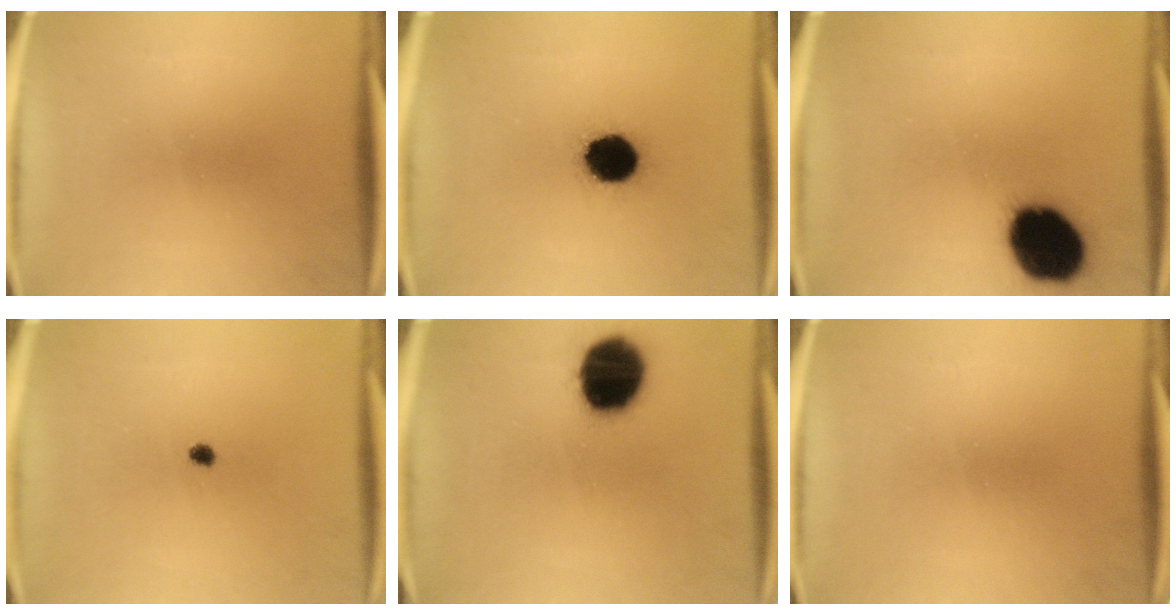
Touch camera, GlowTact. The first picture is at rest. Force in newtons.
{"total": 12.4}
{"total": 19.4}
{"total": 1.2}
{"total": 18.1}
{"total": 0.0}